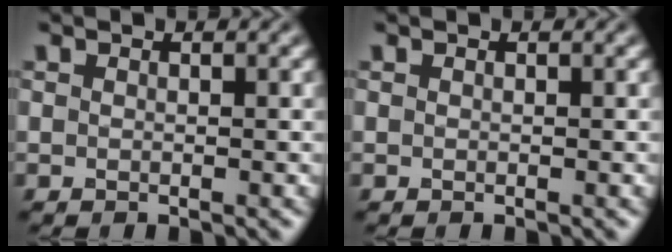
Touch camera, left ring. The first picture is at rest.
{"total": 0.0}